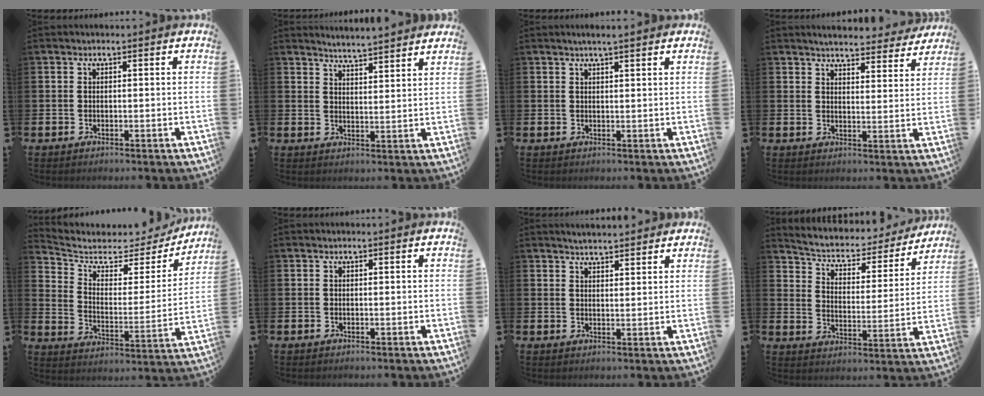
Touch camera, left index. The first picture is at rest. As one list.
[{"total": 4.3, "force": [4.3, -0.6, -0.3], "torque": [-0.005, -0.030, 0.076]}, {"total": 2.3, "force": [2.0, 0.2, 1.2], "torque": [-0.017, -0.004, 0.033]}, {"total": 4.9, "force": [4.8, 0.8, 0.7], "torque": [-0.020, -0.030, 0.083]}, {"total": 5.2, "force": [4.4, 2.4, 1.5], "torque": [-0.061, -0.037, 0.066]}, {"total": 0.0}, {"total": 3.4, "force": [3.3, 0.2, 0.2], "torque": [-0.010, -0.013, 0.061]}, {"total": 5.0, "force": [4.4, 1.9, 1.2], "torque": [-0.056, -0.035, 0.068]}]